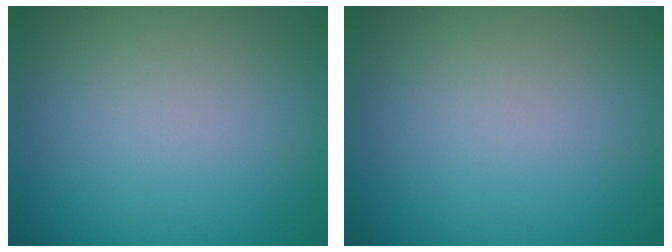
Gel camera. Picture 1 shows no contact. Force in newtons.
{"total": 0.0}